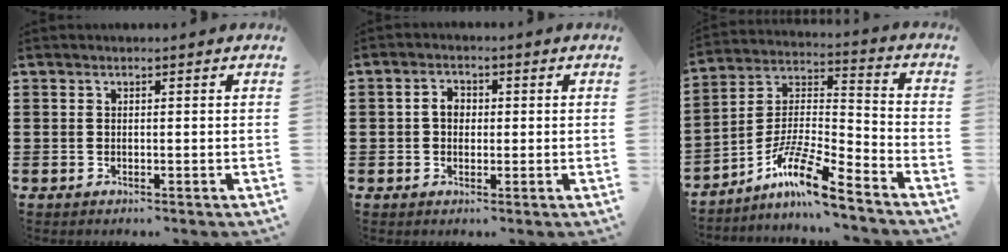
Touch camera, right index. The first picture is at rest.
{"total": 2.7, "force": [0.1, 2.0, 1.9], "torque": [-0.040, 0.009, -0.001]}
{"total": 10.9, "force": [-8.4, 1.1, 6.8], "torque": [-0.144, 0.003, -0.170]}